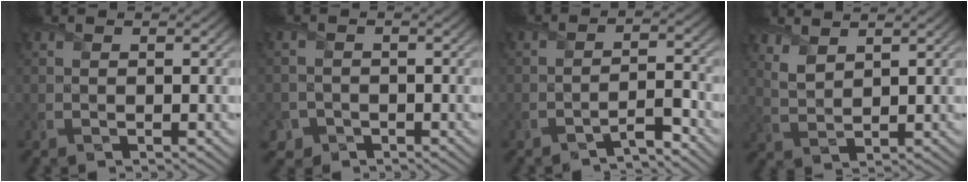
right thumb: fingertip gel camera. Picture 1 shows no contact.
{"total": 2.6, "force": [-1.6, 2.0, 0.3], "torque": [-0.003, -0.001, -0.032]}
{"total": 3.1, "force": [-2.7, 0.5, 1.5], "torque": [-0.022, 0.012, -0.049]}
{"total": 3.5, "force": [2.7, 1.3, 1.8], "torque": [-0.047, -0.003, 0.064]}